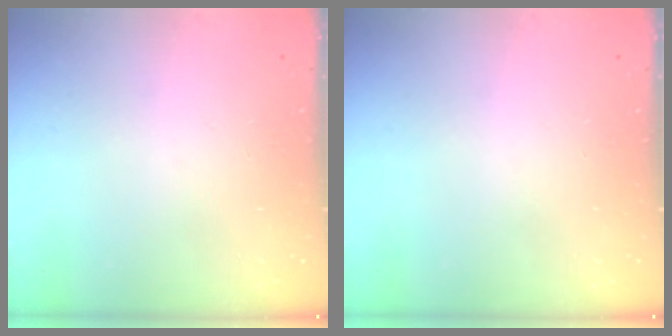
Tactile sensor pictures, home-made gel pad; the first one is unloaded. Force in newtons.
{"total": 0.0}